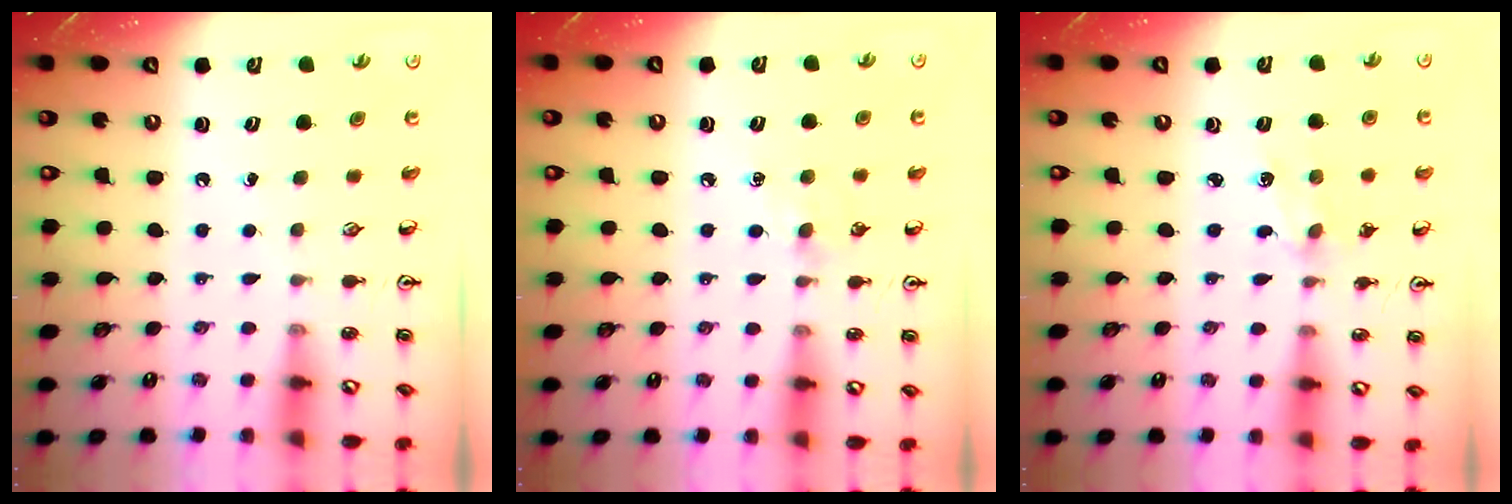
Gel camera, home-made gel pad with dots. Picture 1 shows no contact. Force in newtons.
{"total": 5.9, "press": 5.8, "slide": 0.8}
{"total": 2.9, "press": 2.9, "slide": 0.4}